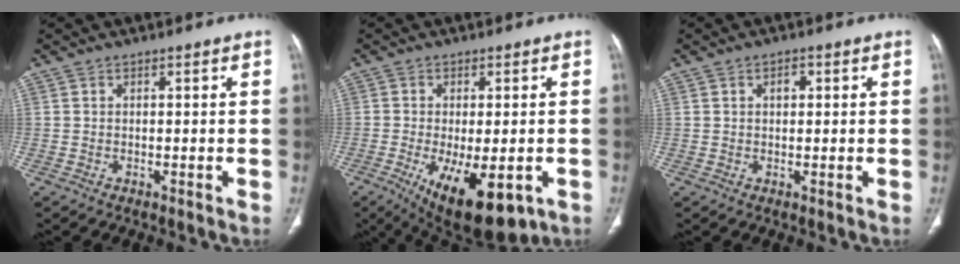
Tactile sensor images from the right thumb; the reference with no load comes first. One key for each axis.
{"total": 14.7, "fx": -6.0, "fy": 6.2, "fz": 11.9, "tx": -0.180, "ty": -0.012, "tz": -0.074}
{"total": 2.0, "fx": 0.7, "fy": 1.2, "fz": 1.5, "tx": -0.020, "ty": 0.001, "tz": 0.011}